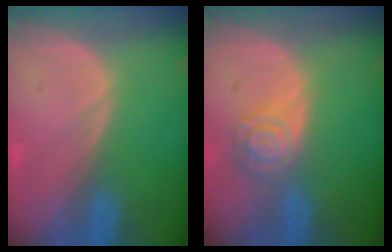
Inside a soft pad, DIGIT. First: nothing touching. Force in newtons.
{"total": 5.0, "press": 4.5, "slide": 2.3}